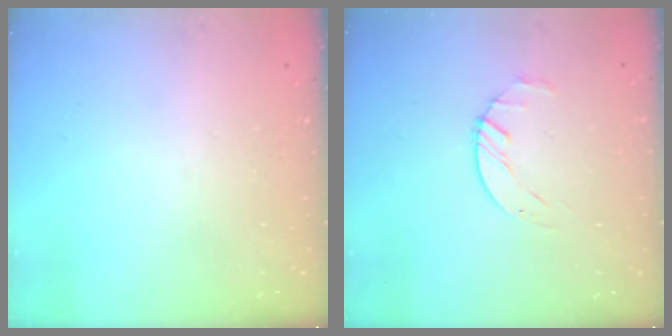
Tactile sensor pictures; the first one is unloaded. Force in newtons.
{"total": 1.6, "press": 1.6, "slide": 0.3}